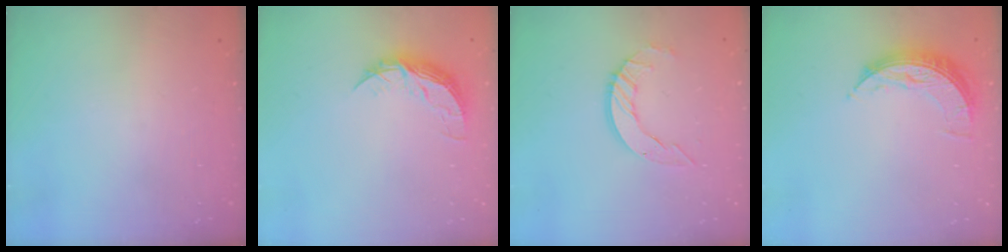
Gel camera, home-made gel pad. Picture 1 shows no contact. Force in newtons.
{"total": 7.9, "press": 7.8, "slide": 0.6}
{"total": 8.3, "press": 8.3, "slide": 0.7}
{"total": 7.8, "press": 7.8, "slide": 0.3}